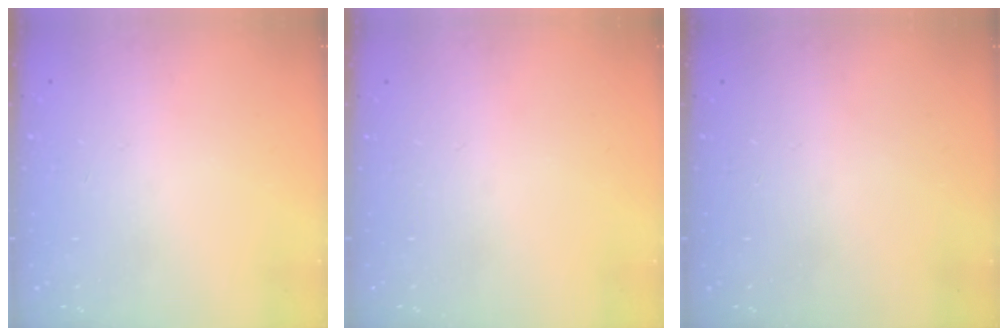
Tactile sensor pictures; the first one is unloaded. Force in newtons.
{"total": 0.0}
{"total": 13.4, "press": 3.0, "slide": 13.1}